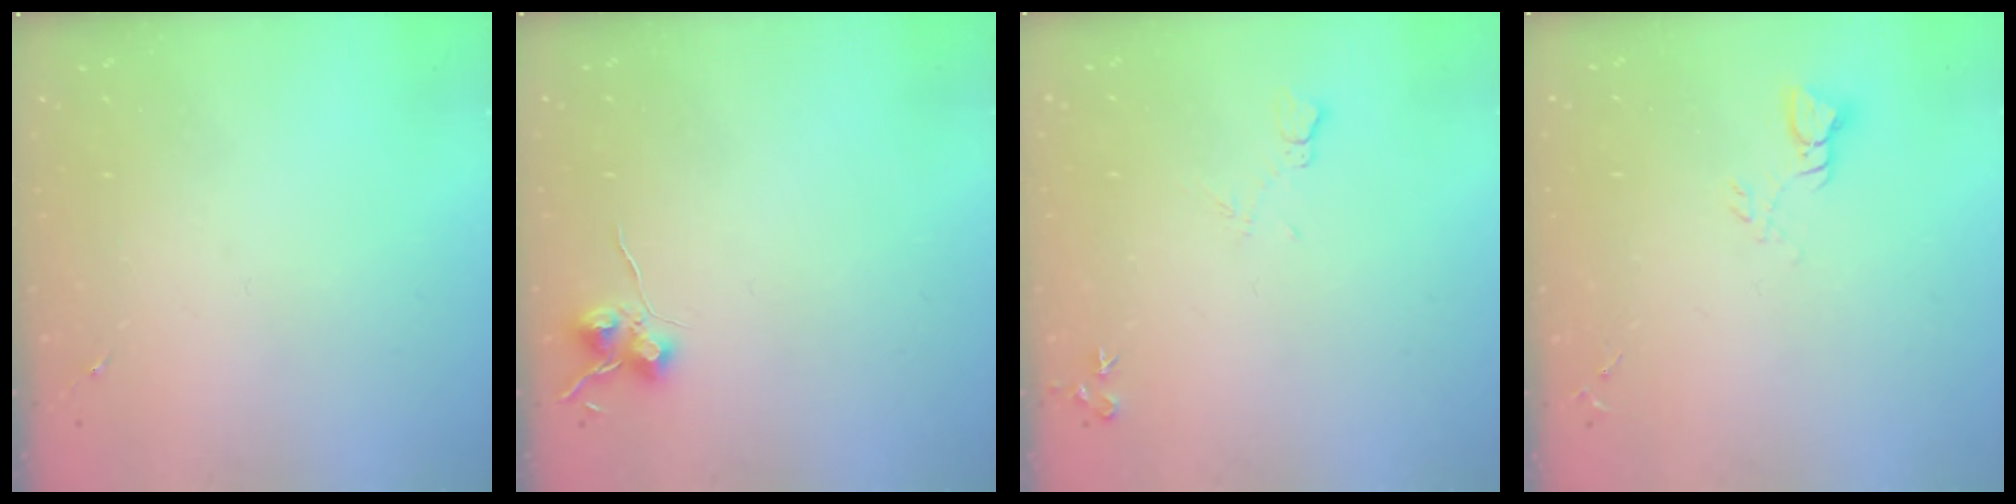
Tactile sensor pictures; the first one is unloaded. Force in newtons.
{"total": 6.9, "press": 6.9, "slide": 0.6}
{"total": 7.6, "press": 7.6, "slide": 0.8}
{"total": 3.6, "press": 3.5, "slide": 0.3}